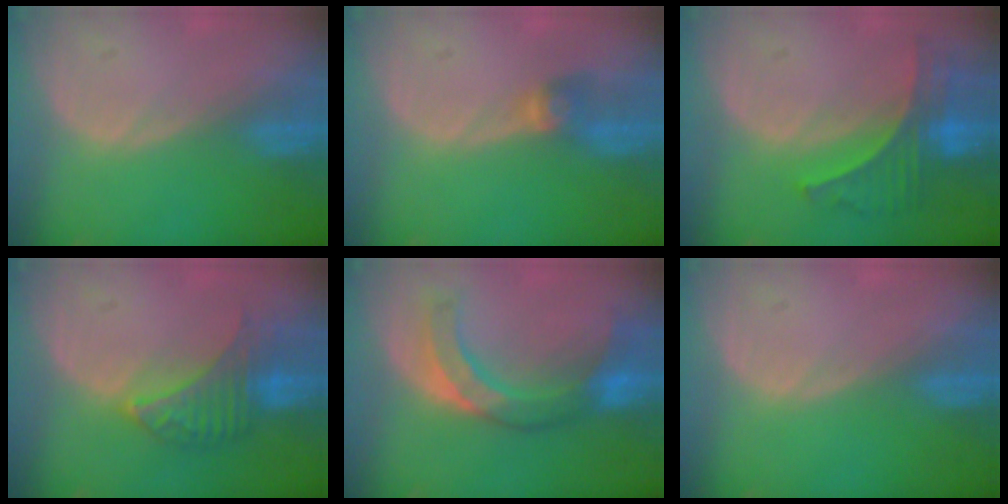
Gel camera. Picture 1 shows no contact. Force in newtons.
{"total": 2.7, "press": 2.6, "slide": 0.5}
{"total": 7.2, "press": 6.4, "slide": 3.3}
{"total": 6.5, "press": 6.5, "slide": 0.6}
{"total": 7.9, "press": 7.9, "slide": 0.2}
{"total": 0.0}